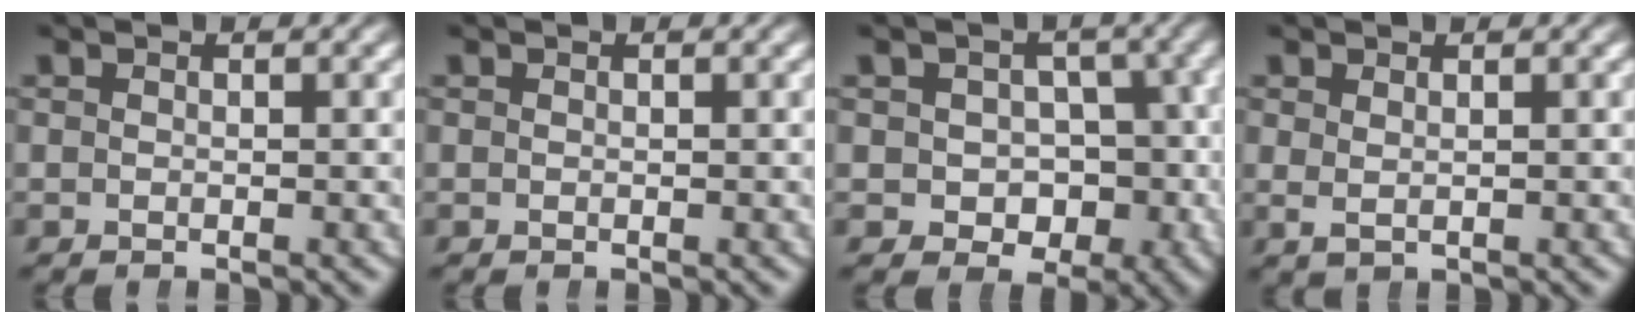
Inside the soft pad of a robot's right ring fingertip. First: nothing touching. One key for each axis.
{"total": 0.0}
{"total": 8.9, "fx": -2.7, "fy": 7.4, "fz": 4.3, "tx": -0.054, "ty": -0.052, "tz": -0.026}
{"total": 0.9, "fx": 0.6, "fy": -0.1, "fz": 0.6, "tx": -0.007, "ty": -0.006, "tz": 0.021}